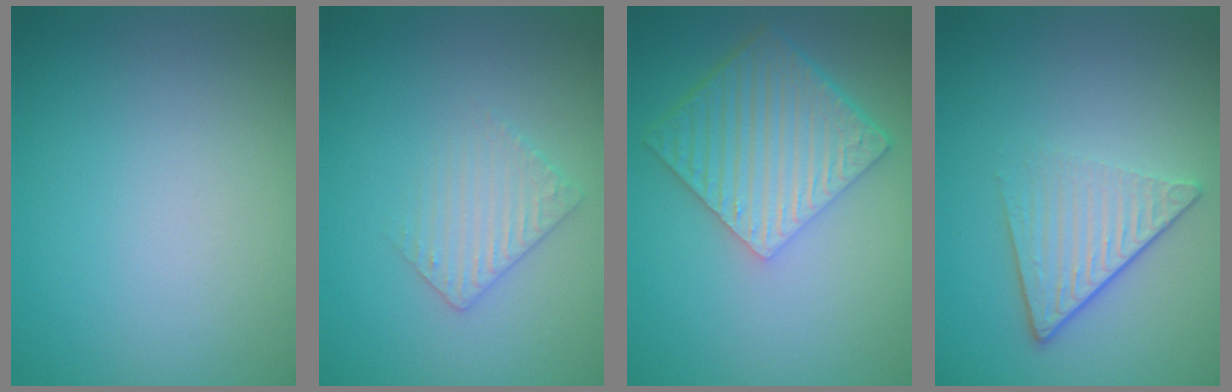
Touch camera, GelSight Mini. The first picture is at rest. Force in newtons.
{"total": 2.2, "press": 2.2, "slide": 0.5}
{"total": 6.9, "press": 4.8, "slide": 4.9}
{"total": 4.5, "press": 2.8, "slide": 3.5}